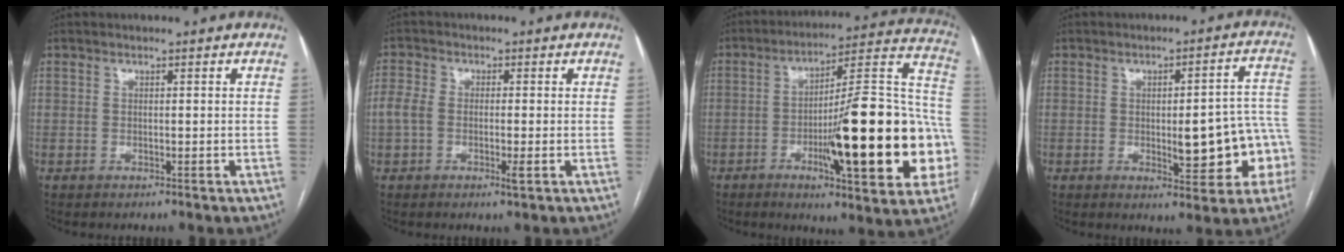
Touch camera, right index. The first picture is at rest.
{"total": 4.4, "force": [-1.1, 1.8, 3.9], "torque": [-0.090, 0.005, -0.020]}
{"total": 25.6, "force": [-6.0, 4.1, 24.6], "torque": [-0.297, 0.017, -0.077]}
{"total": 12.1, "force": [-2.7, 3.6, 11.3], "torque": [-0.124, 0.028, -0.024]}